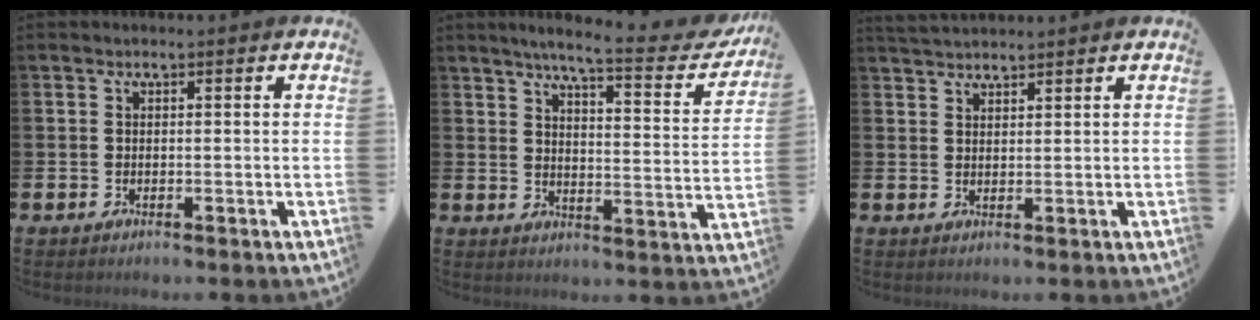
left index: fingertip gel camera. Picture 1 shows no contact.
{"total": 6.4, "force": [5.6, 0.5, 3.1], "torque": [-0.061, -0.046, 0.085]}
{"total": 2.7, "force": [2.7, 0.4, 0.3], "torque": [-0.010, -0.008, 0.050]}